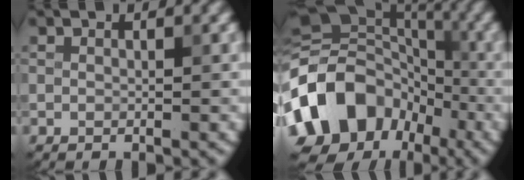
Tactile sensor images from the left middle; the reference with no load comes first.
{"total": 16.4, "force": [-6.1, 12.6, 8.5], "torque": [-0.185, 0.020, -0.119]}